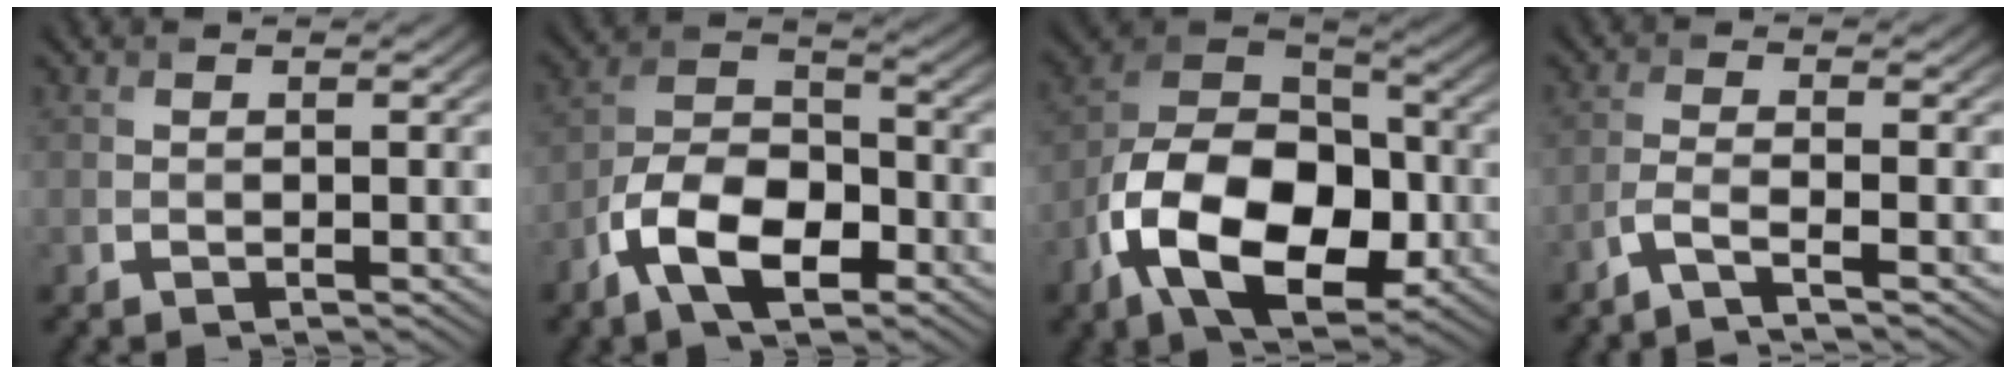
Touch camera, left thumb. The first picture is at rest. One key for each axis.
{"total": 11.0, "fx": -5.8, "fy": 5.6, "fz": 7.5, "tx": -0.147, "ty": 0.000, "tz": -0.125}
{"total": 16.0, "fx": -5.9, "fy": 9.9, "fz": 11.1, "tx": -0.206, "ty": -0.023, "tz": -0.119}
{"total": 3.0, "fx": -2.1, "fy": 0.4, "fz": 2.1, "tx": -0.037, "ty": 0.002, "tz": -0.061}